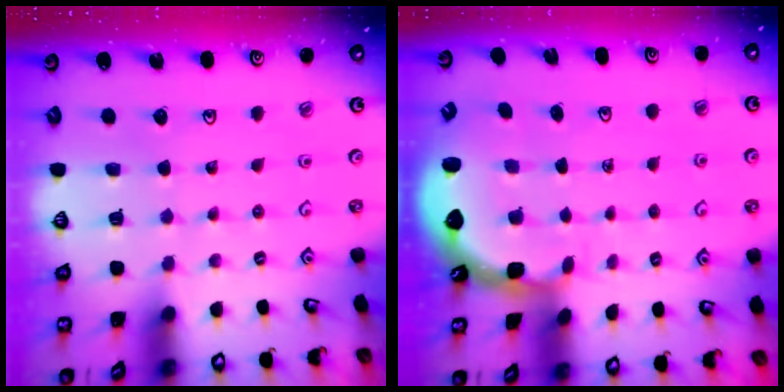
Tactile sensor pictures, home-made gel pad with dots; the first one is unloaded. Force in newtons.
{"total": 2.3, "press": 1.7, "slide": 1.6}